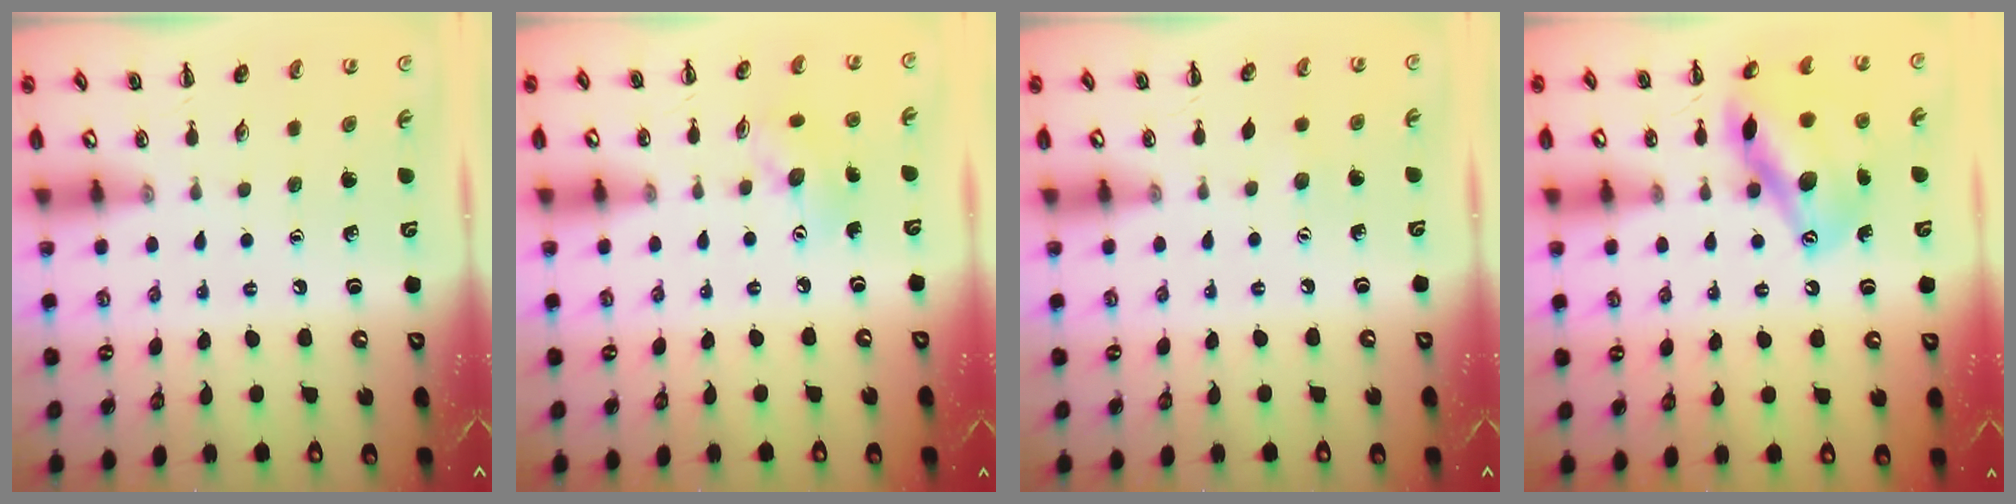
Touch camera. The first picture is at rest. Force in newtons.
{"total": 5.8, "press": 5.8, "slide": 0.3}
{"total": 3.5, "press": 3.5, "slide": 0.7}
{"total": 16.0, "press": 15.9, "slide": 2.0}